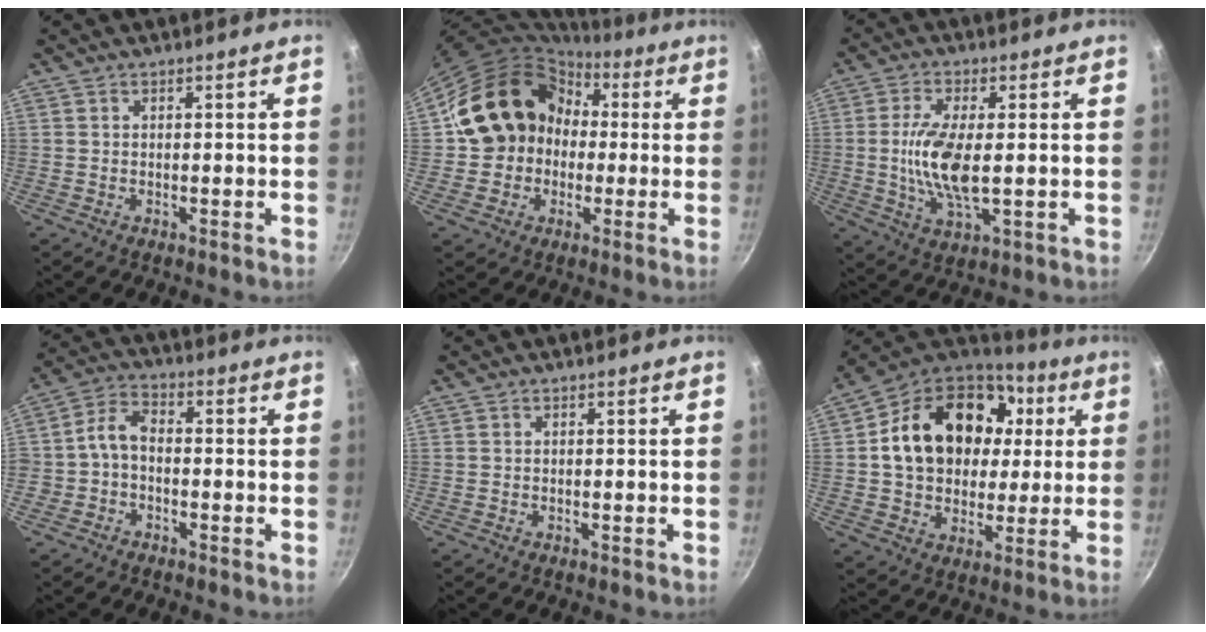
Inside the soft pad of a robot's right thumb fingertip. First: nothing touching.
{"total": 17.1, "force": [1.5, 14.9, 8.3], "torque": [-0.116, 0.052, 0.022]}
{"total": 10.8, "force": [0.1, 4.2, 10.0], "torque": [-0.203, -0.007, 0.001]}
{"total": 5.1, "force": [-1.4, 3.6, 3.3], "torque": [-0.056, 0.028, -0.035]}
{"total": 0.0}
{"total": 24.1, "force": [4.8, 18.1, 15.2], "torque": [-0.246, 0.027, 0.079]}